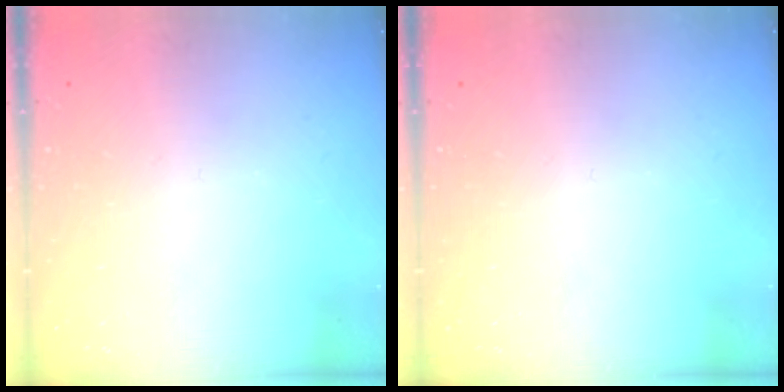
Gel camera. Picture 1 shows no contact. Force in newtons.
{"total": 0.0}